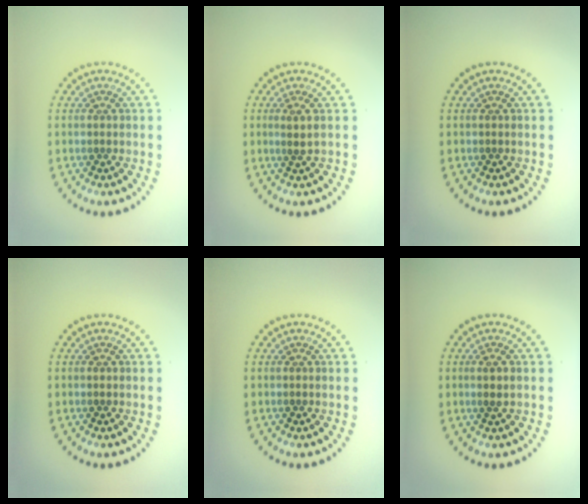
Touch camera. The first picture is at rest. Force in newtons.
{"total": 1.2, "press": 0.8, "slide": 0.8}
{"total": 0.0}
{"total": 0.5, "press": 0.4, "slide": 0.3}
{"total": 0.0}
{"total": 0.8, "press": 0.6, "slide": 0.5}